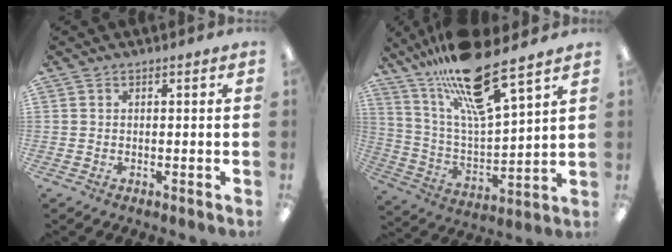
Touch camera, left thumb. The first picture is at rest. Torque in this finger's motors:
{"motor_torque": [0.52, 0.34, 1.55, -1.22, 0.34]}